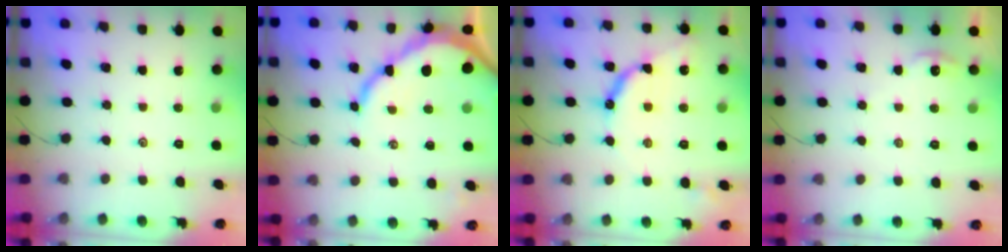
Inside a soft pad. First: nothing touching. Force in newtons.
{"total": 11.8, "press": 11.7, "slide": 1.6}
{"total": 10.4, "press": 10.4, "slide": 0.6}
{"total": 2.5, "press": 2.5, "slide": 0.3}